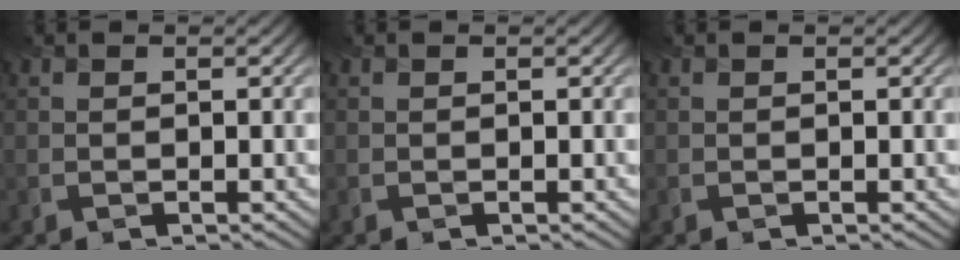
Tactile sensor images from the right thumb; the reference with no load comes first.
{"total": 0.0}
{"total": 0.0}